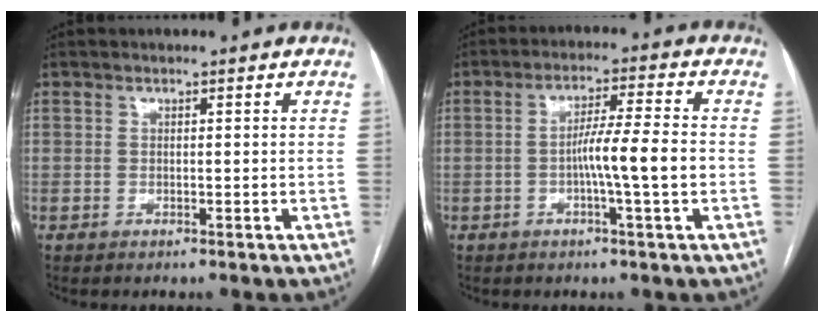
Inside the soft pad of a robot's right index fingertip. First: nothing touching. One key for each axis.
{"total": 7.2, "fx": -1.5, "fy": -0.6, "fz": 7.0, "tx": -0.119, "ty": 0.004, "tz": -0.025}